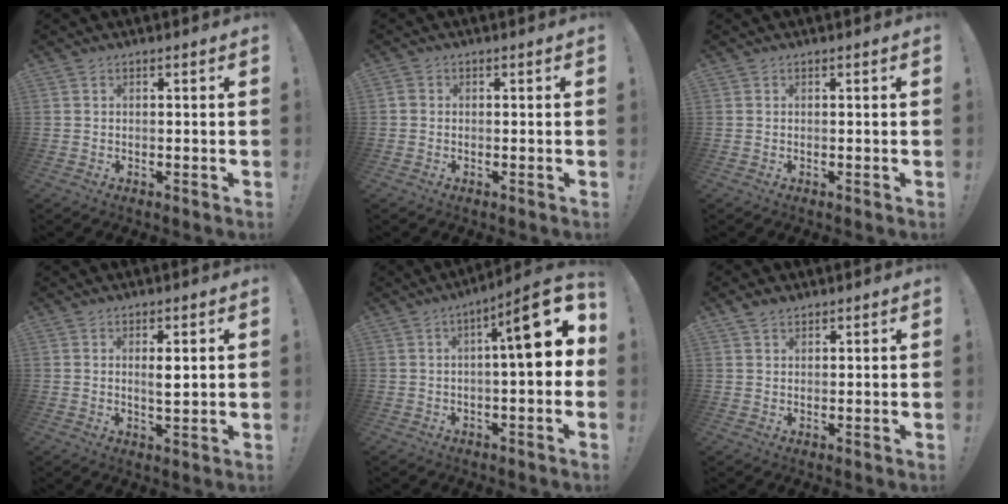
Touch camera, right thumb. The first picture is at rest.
{"total": 1.3, "force": [-0.1, 1.2, 0.5], "torque": [-0.011, 0.004, 0.000]}
{"total": 0.0}
{"total": 3.6, "force": [1.1, 1.0, 3.3], "torque": [-0.045, -0.012, 0.013]}
{"total": 14.5, "force": [2.9, 3.2, 13.8], "torque": [-0.188, -0.017, 0.031]}
{"total": 2.5, "force": [2.0, 1.2, 0.9], "torque": [-0.019, -0.007, 0.038]}